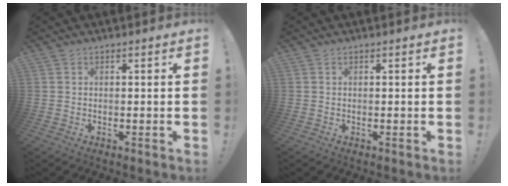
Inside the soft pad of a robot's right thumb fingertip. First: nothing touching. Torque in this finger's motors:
{"motor_torque": [0.00, 0.00, 0.00, 0.01, 0.01]}